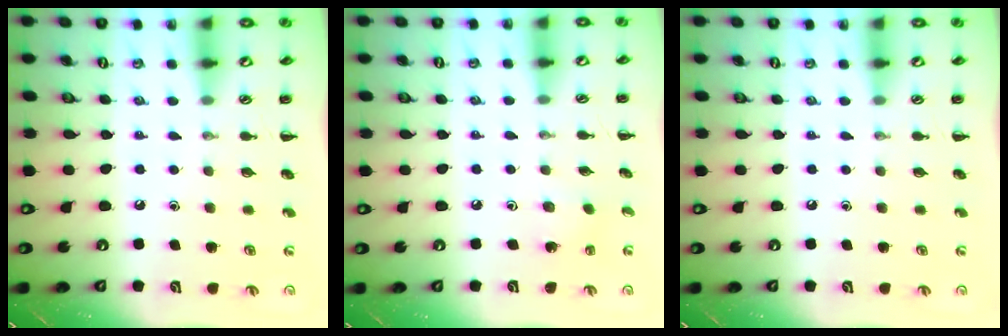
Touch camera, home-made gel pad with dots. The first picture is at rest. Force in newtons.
{"total": 1.8, "press": 1.7, "slide": 0.7}
{"total": 0.0}